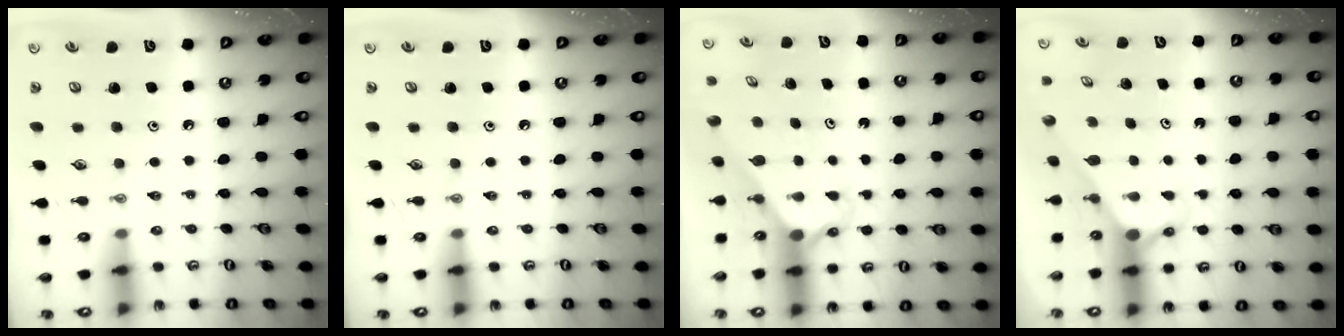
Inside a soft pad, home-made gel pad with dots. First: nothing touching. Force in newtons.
{"total": 0.0}
{"total": 2.6, "press": 2.6, "slide": 0.2}
{"total": 3.0, "press": 3.0, "slide": 0.0}